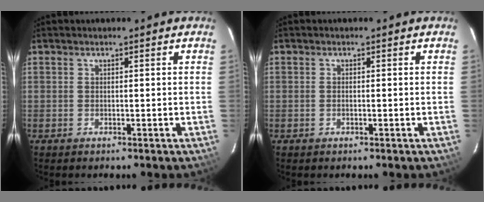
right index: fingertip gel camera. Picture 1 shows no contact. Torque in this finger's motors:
{"motor_torque": [-0.06, 0.40, -0.04, -0.01]}